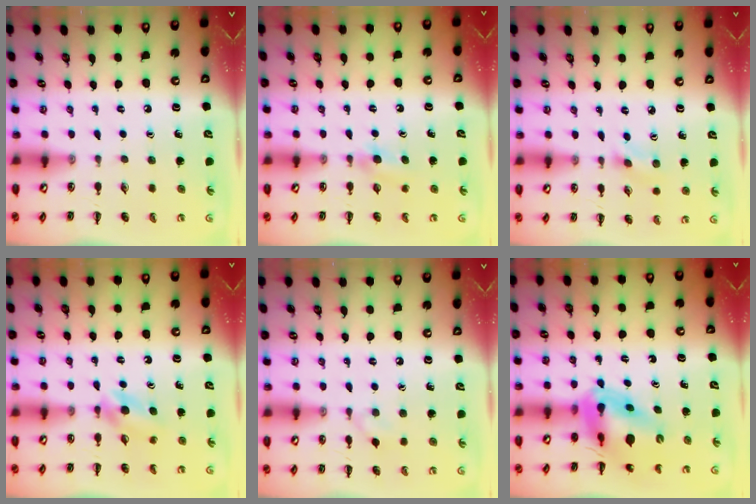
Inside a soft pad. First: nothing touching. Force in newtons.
{"total": 4.2, "press": 4.0, "slide": 1.5}
{"total": 1.2, "press": 1.1, "slide": 0.3}
{"total": 3.6, "press": 3.4, "slide": 1.3}
{"total": 4.5, "press": 4.1, "slide": 1.6}
{"total": 12.0, "press": 11.5, "slide": 3.5}